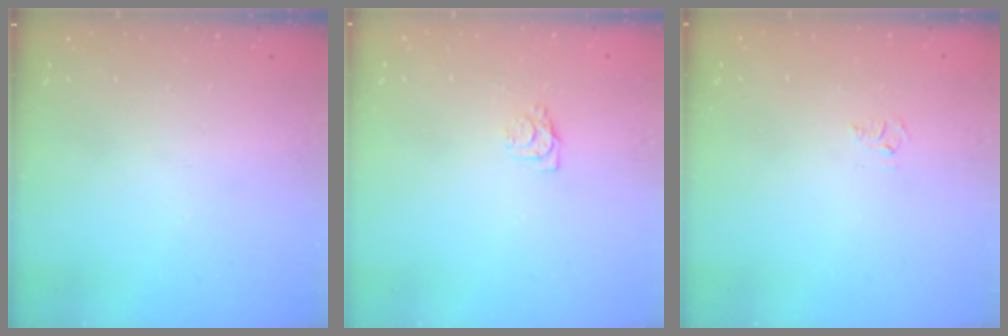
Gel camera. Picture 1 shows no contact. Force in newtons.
{"total": 4.7, "press": 4.6, "slide": 0.7}
{"total": 3.8, "press": 3.8, "slide": 0.4}